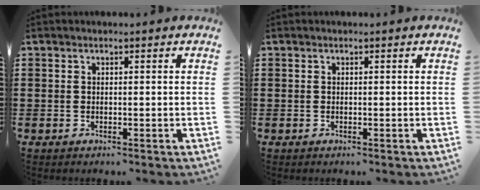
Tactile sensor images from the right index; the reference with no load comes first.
{"total": 0.0}